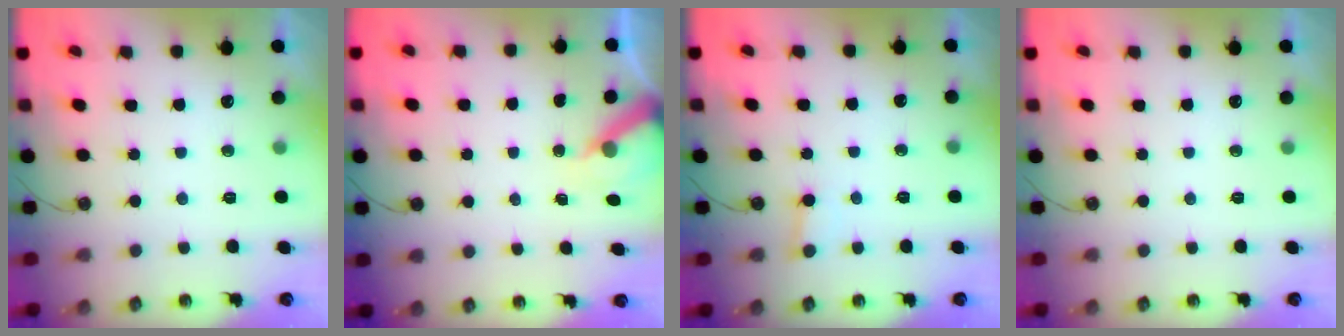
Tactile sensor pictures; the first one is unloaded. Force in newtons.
{"total": 6.7, "press": 6.7, "slide": 0.4}
{"total": 2.7, "press": 2.7, "slide": 0.2}
{"total": 0.0}